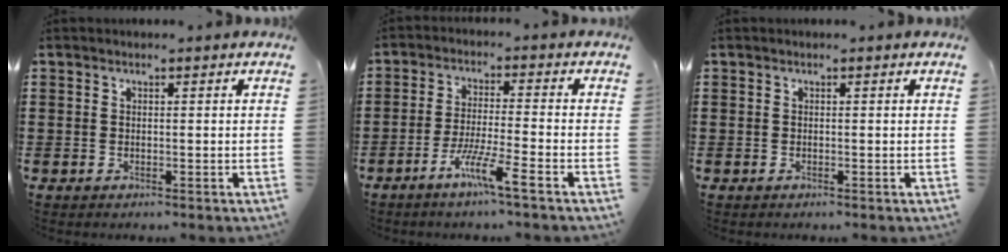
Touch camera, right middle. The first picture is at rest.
{"total": 6.7, "force": [-4.4, 0.1, 5.1], "torque": [-0.096, -0.009, -0.081]}
{"total": 0.0}